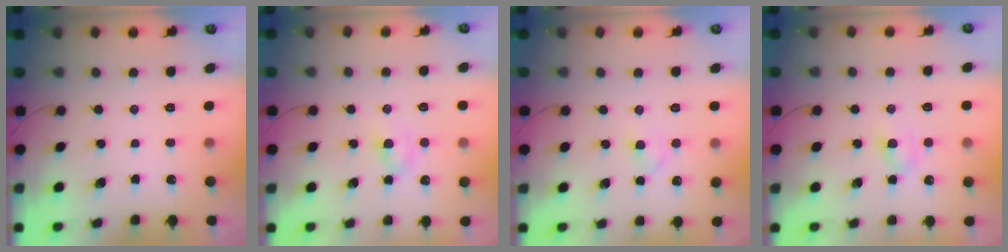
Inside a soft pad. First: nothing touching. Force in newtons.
{"total": 2.9, "press": 2.7, "slide": 1.1}
{"total": 2.8, "press": 2.5, "slide": 1.2}
{"total": 2.2, "press": 2.1, "slide": 0.9}